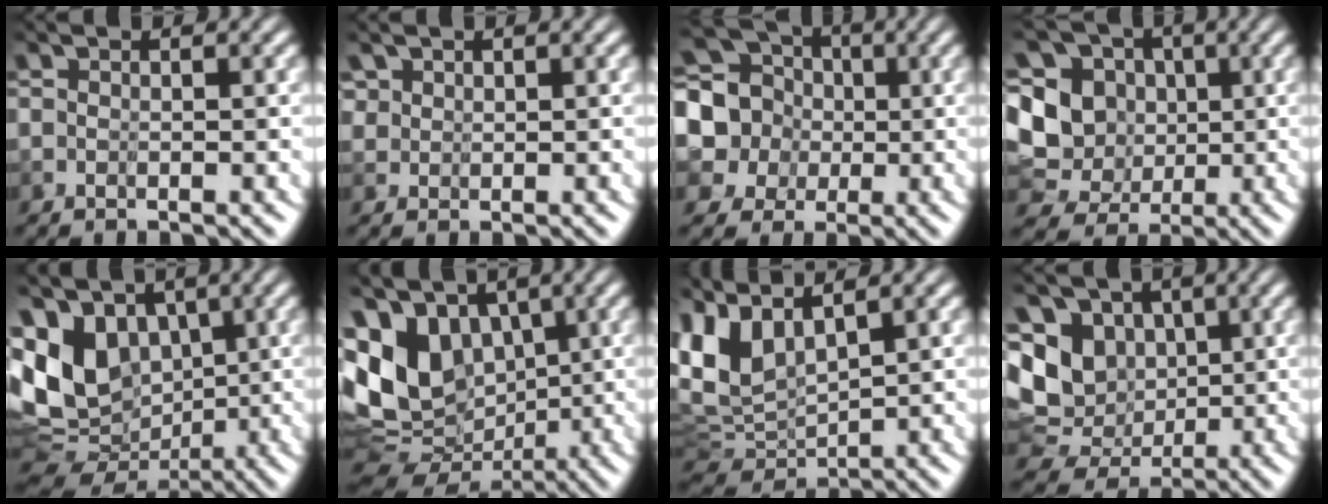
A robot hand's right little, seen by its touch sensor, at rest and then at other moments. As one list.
[{"total": 3.4, "force": [2.3, 2.1, 1.5], "torque": [-0.047, 0.017, 0.015]}, {"total": 8.9, "force": [1.4, 8.2, 3.3], "torque": [-0.126, 0.006, 0.004]}, {"total": 9.8, "force": [0.8, 9.2, 3.2], "torque": [-0.133, 0.022, 0.012]}, {"total": 7.4, "force": [1.6, 5.5, 4.7], "torque": [-0.110, -0.018, 0.036]}, {"total": 8.5, "force": [1.7, 6.3, 5.4], "torque": [-0.121, -0.015, 0.037]}, {"total": 4.2, "force": [2.8, 1.0, 3.0], "torque": [-0.091, -0.019, 0.055]}, {"total": 9.0, "force": [0.8, 8.0, 4.1], "torque": [-0.103, 0.007, 0.009]}]